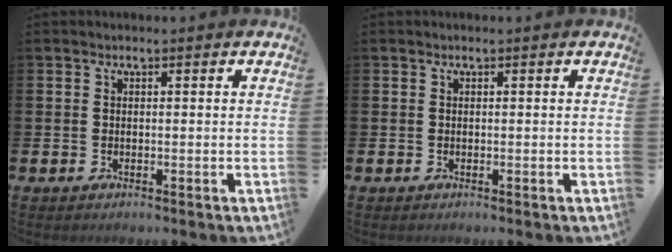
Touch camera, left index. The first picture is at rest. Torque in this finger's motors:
{"motor_torque": [0.00, 0.00, 0.00, 0.00]}